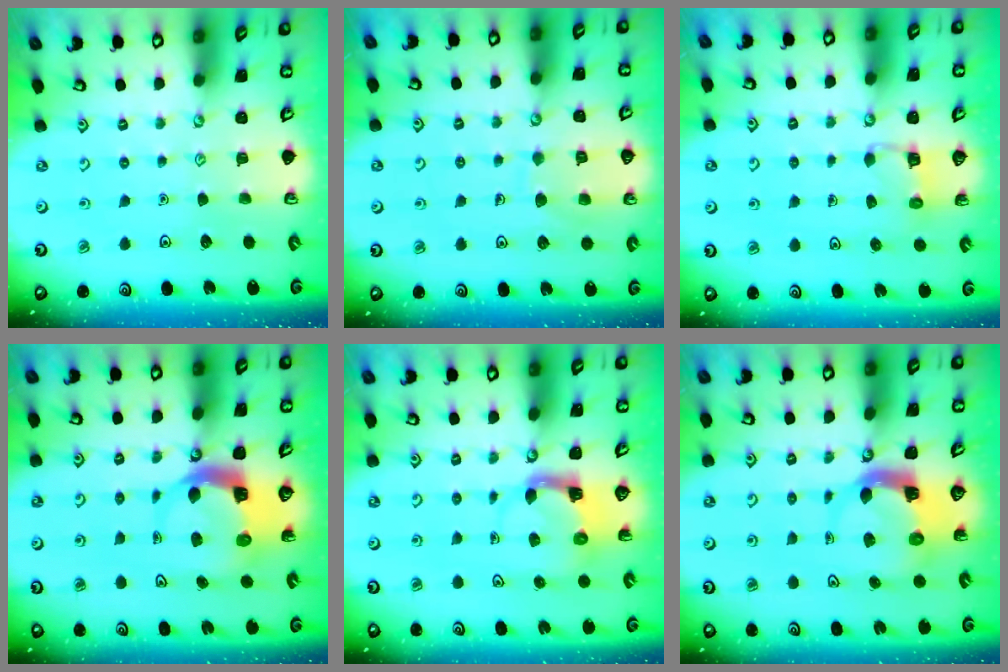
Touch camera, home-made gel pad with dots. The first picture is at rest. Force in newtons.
{"total": 7.7, "press": 7.7, "slide": 0.6}
{"total": 3.7, "press": 3.7, "slide": 0.4}
{"total": 6.0, "press": 5.9, "slide": 0.7}
{"total": 3.9, "press": 3.8, "slide": 0.7}
{"total": 4.6, "press": 4.6, "slide": 0.6}